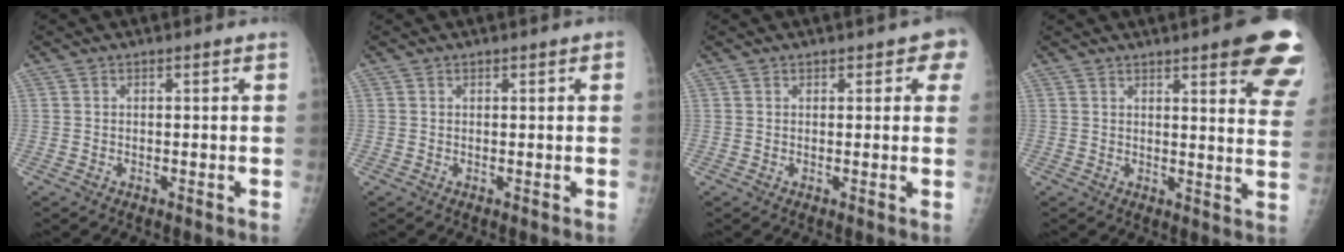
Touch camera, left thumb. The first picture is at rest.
{"total": 0.5, "force": [0.3, 0.3, 0.3], "torque": [0.008, 0.002, 0.000]}
{"total": 2.8, "force": [1.6, 1.7, 1.5], "torque": [0.018, -0.001, 0.012]}
{"total": 14.2, "force": [8.7, 3.1, 10.7], "torque": [-0.096, -0.041, 0.088]}